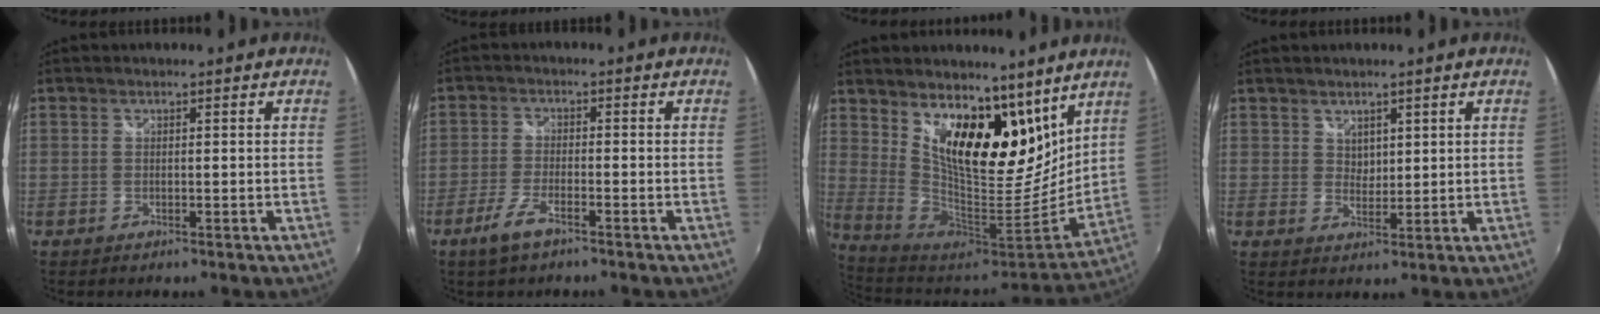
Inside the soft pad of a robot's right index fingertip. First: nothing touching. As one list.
[{"total": 5.2, "force": [-3.5, 1.4, 3.5], "torque": [-0.088, -0.008, -0.070]}, {"total": 19.8, "force": [11.7, 8.6, 13.4], "torque": [-0.223, -0.008, 0.214]}, {"total": 2.4, "force": [1.6, 1.7, 0.5], "torque": [-0.002, 0.000, 0.031]}]